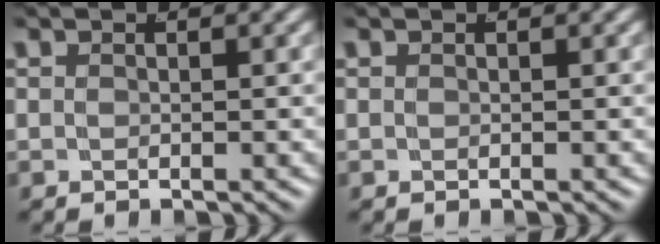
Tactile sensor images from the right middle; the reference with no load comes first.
{"total": 0.0}